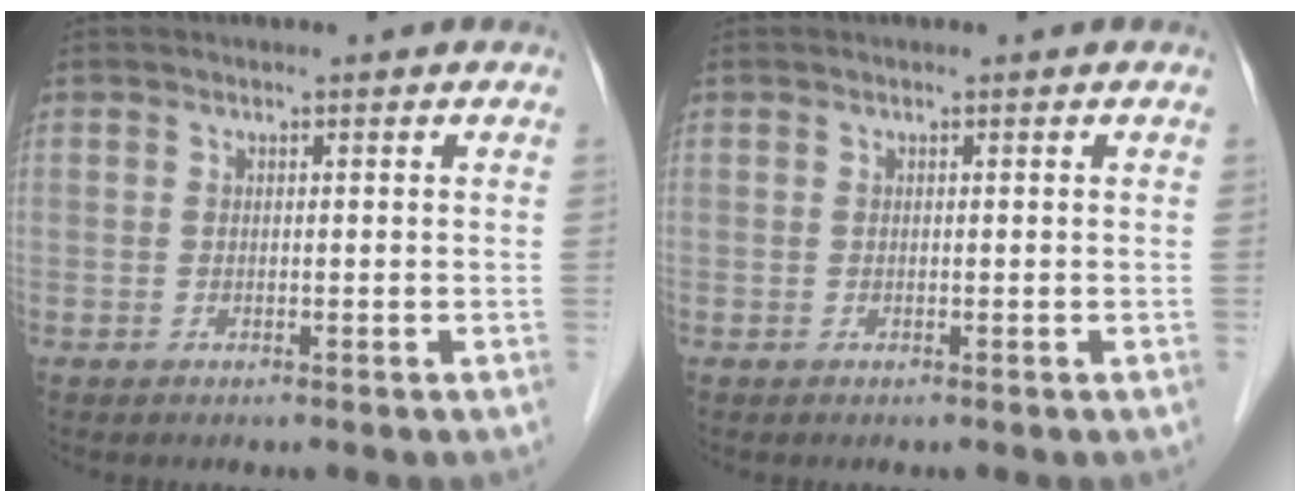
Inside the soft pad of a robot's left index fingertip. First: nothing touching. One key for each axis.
{"total": 0.0}